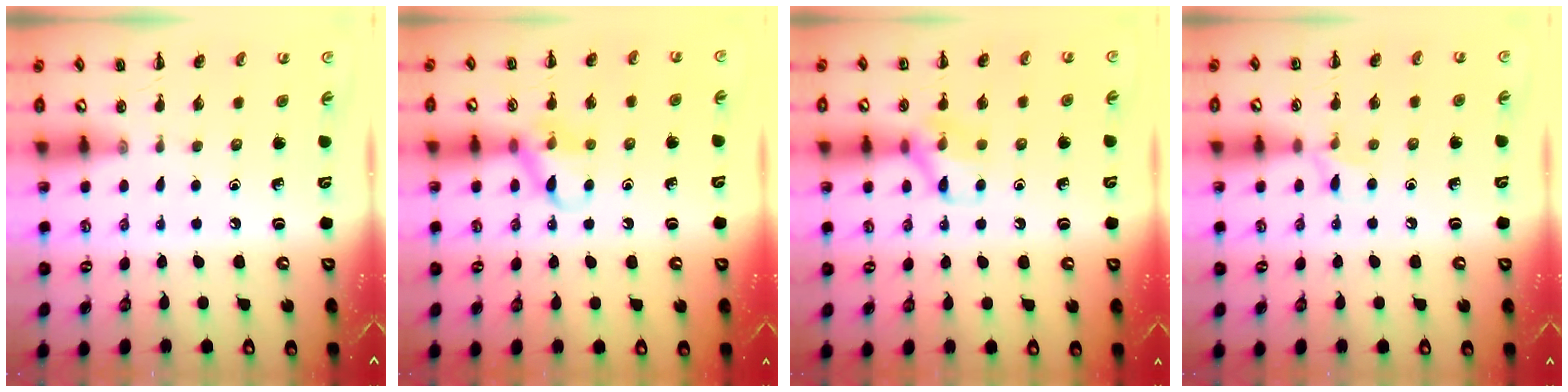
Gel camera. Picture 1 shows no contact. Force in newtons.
{"total": 9.5, "press": 9.4, "slide": 0.8}
{"total": 9.5, "press": 9.4, "slide": 0.7}
{"total": 6.4, "press": 6.2, "slide": 1.9}